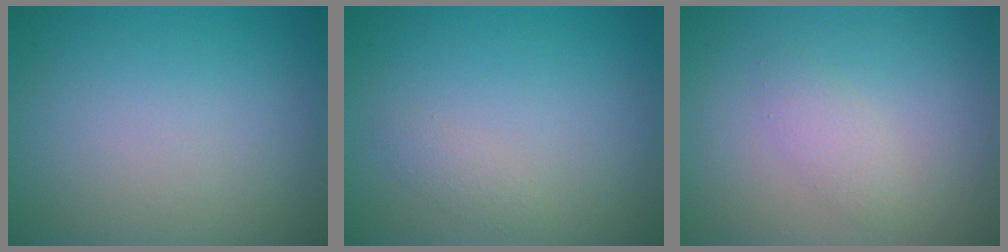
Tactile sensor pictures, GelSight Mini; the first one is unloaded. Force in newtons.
{"total": 0.9, "press": 0.9, "slide": 0.1}
{"total": 1.6, "press": 1.6, "slide": 0.1}